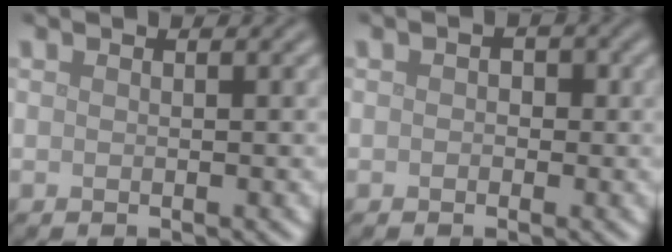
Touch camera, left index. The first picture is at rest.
{"total": 1.0, "force": [0.0, 0.9, 0.5], "torque": [-0.005, -0.004, -0.004]}